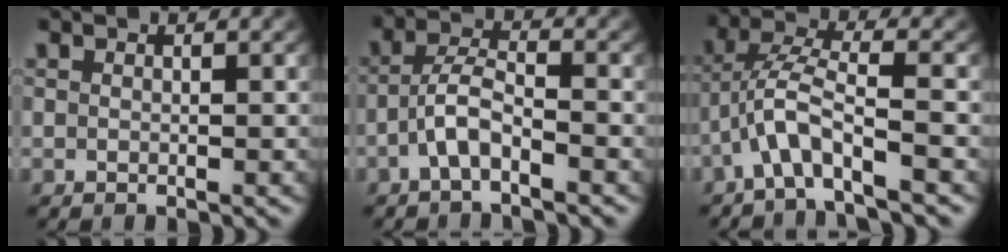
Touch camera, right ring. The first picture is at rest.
{"total": 3.4, "force": [-1.9, 1.4, 2.4], "torque": [-0.047, -0.004, -0.037]}
{"total": 3.7, "force": [-1.0, 1.4, 3.3], "torque": [-0.084, -0.011, -0.015]}